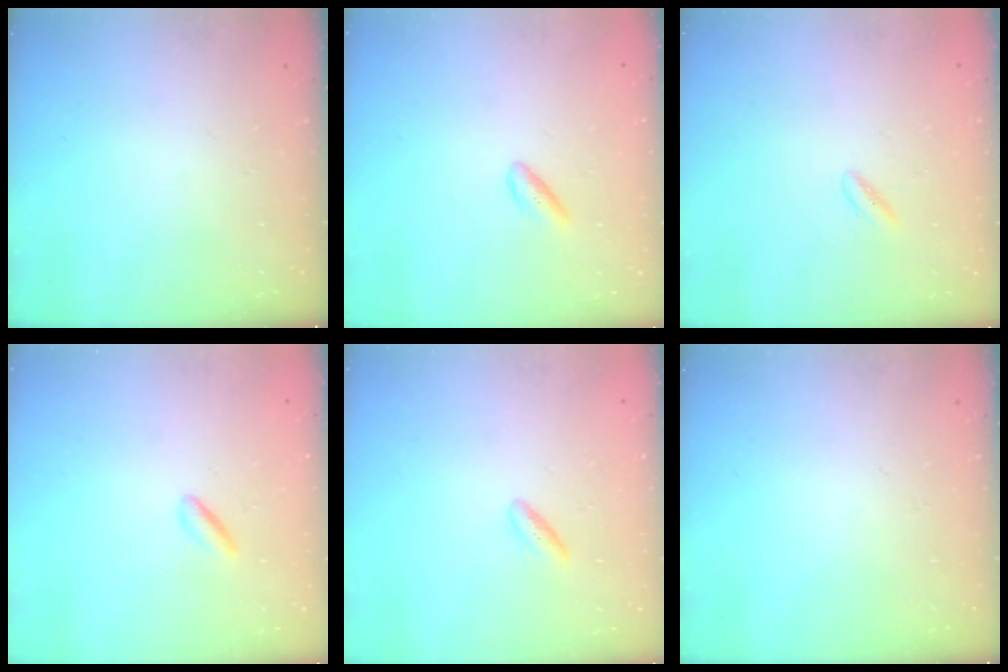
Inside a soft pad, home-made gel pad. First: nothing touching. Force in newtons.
{"total": 2.9, "press": 2.6, "slide": 1.2}
{"total": 2.7, "press": 2.5, "slide": 0.9}
{"total": 1.0, "press": 0.7, "slide": 0.7}
{"total": 2.5, "press": 2.2, "slide": 1.1}
{"total": 0.0}